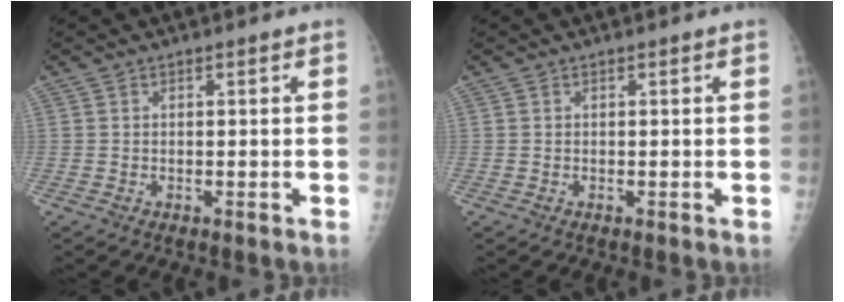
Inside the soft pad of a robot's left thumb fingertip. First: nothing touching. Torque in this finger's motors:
{"motor_torque": [0.01, 0.01, -0.08, -0.02, 0.00]}